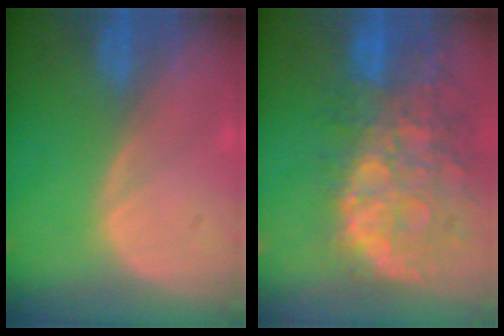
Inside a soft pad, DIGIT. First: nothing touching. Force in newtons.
{"total": 13.8, "press": 11.1, "slide": 8.1}